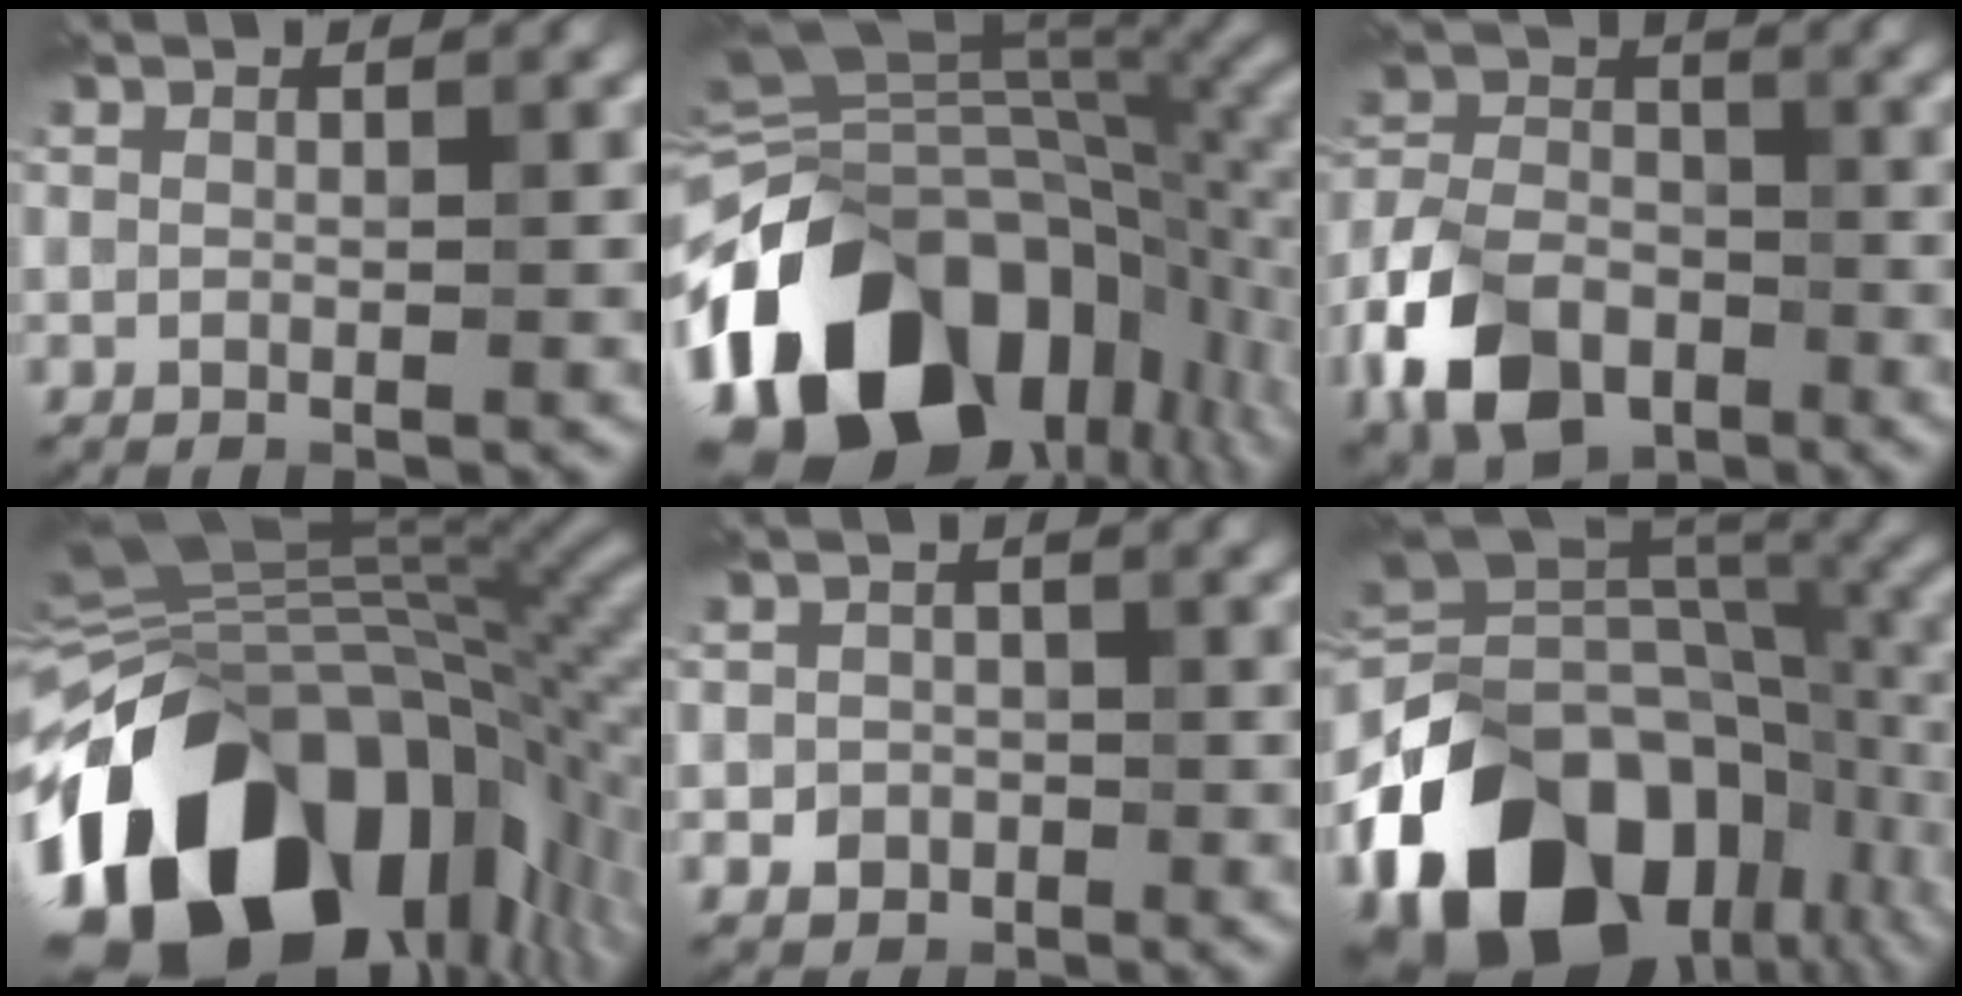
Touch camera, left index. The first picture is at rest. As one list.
[{"total": 17.0, "force": [-7.1, 10.5, 11.3], "torque": [-0.208, -0.004, -0.124]}, {"total": 9.3, "force": [-4.9, 6.0, 5.1], "torque": [-0.108, -0.004, -0.109]}, {"total": 17.7, "force": [-8.1, 10.3, 11.9], "torque": [-0.225, -0.025, -0.122]}, {"total": 2.1, "force": [-0.8, 1.7, 0.8], "torque": [0.002, 0.000, -0.021]}, {"total": 17.1, "force": [-8.4, 11.0, 10.1], "torque": [-0.207, -0.016, -0.145]}]